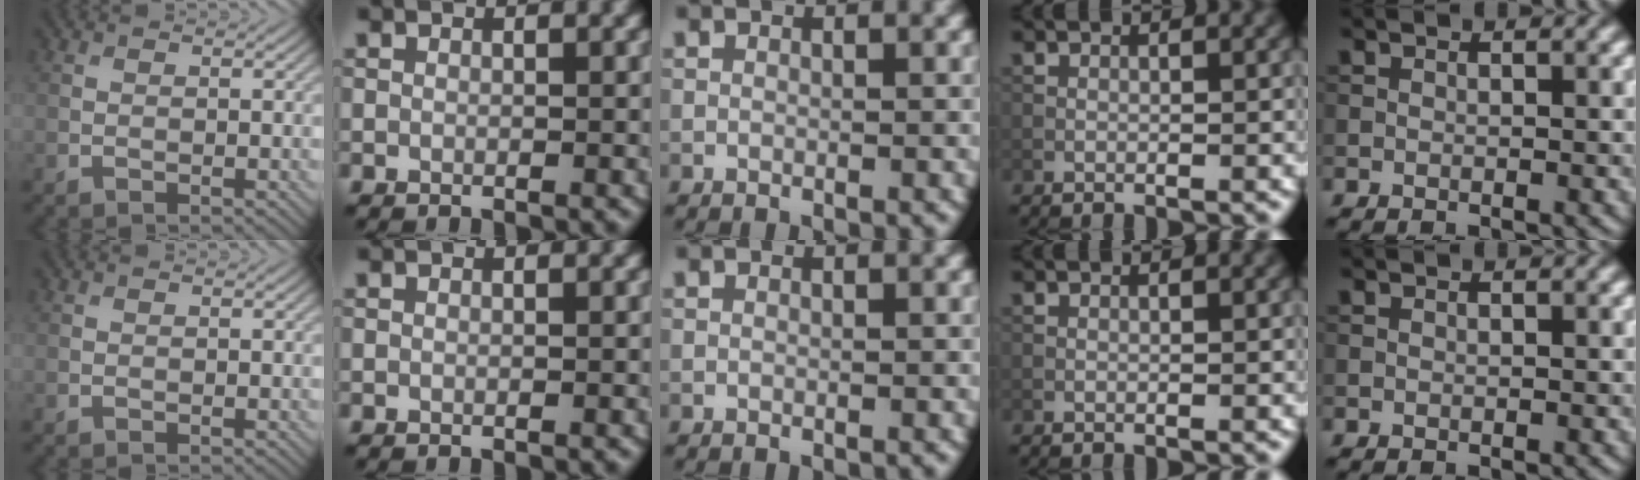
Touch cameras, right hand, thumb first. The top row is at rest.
{}